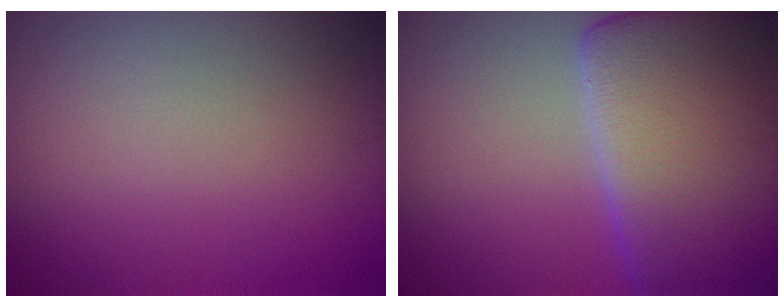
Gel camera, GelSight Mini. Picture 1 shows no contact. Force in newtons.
{"total": 15.1, "press": 15.1, "slide": 0.9}